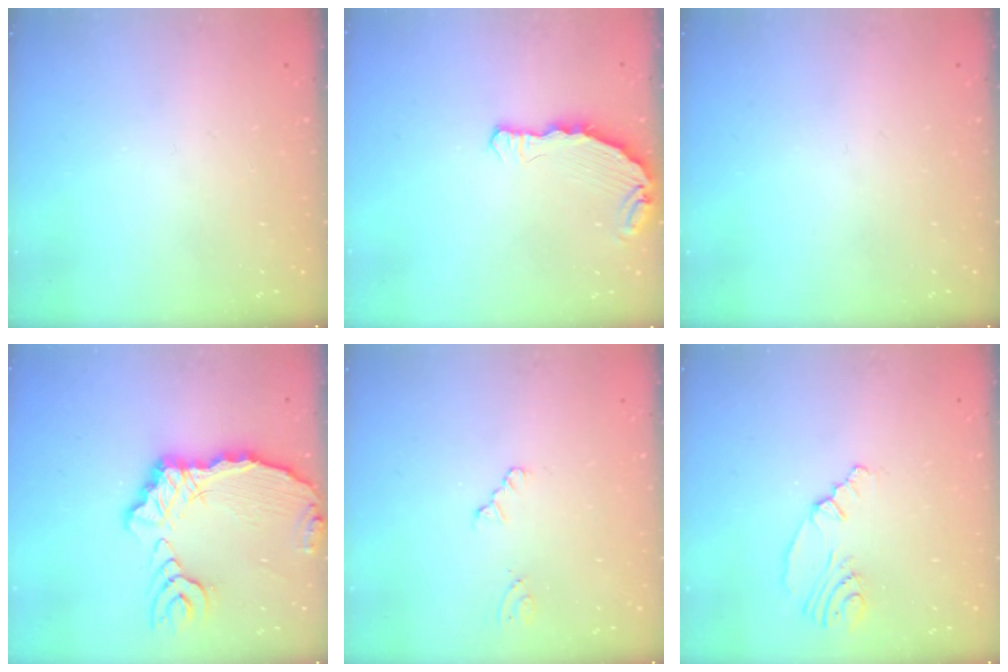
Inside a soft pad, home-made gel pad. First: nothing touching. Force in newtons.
{"total": 8.0, "press": 6.4, "slide": 4.8}
{"total": 0.0}
{"total": 14.4, "press": 14.3, "slide": 2.0}
{"total": 0.0}
{"total": 5.6, "press": 2.6, "slide": 4.9}